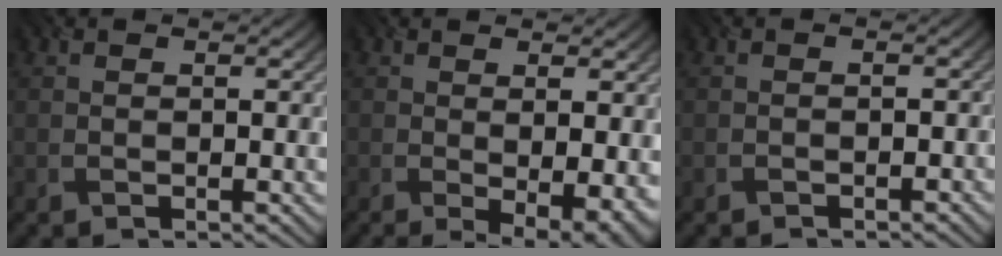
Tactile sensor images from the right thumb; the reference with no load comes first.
{"total": 5.2, "force": [-0.5, 1.8, 4.9], "torque": [-0.082, -0.018, 0.006]}
{"total": 1.0, "force": [-0.9, 0.3, 0.3], "torque": [-0.003, -0.001, -0.016]}